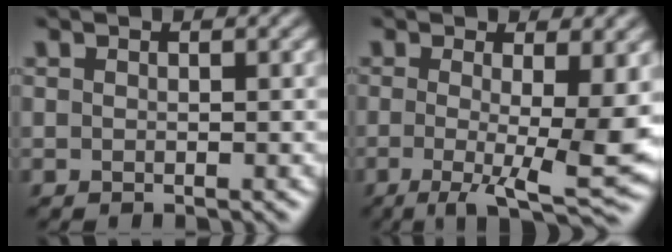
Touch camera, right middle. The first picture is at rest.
{"total": 9.6, "force": [-1.2, 2.5, 9.2], "torque": [-0.139, -0.017, -0.010]}